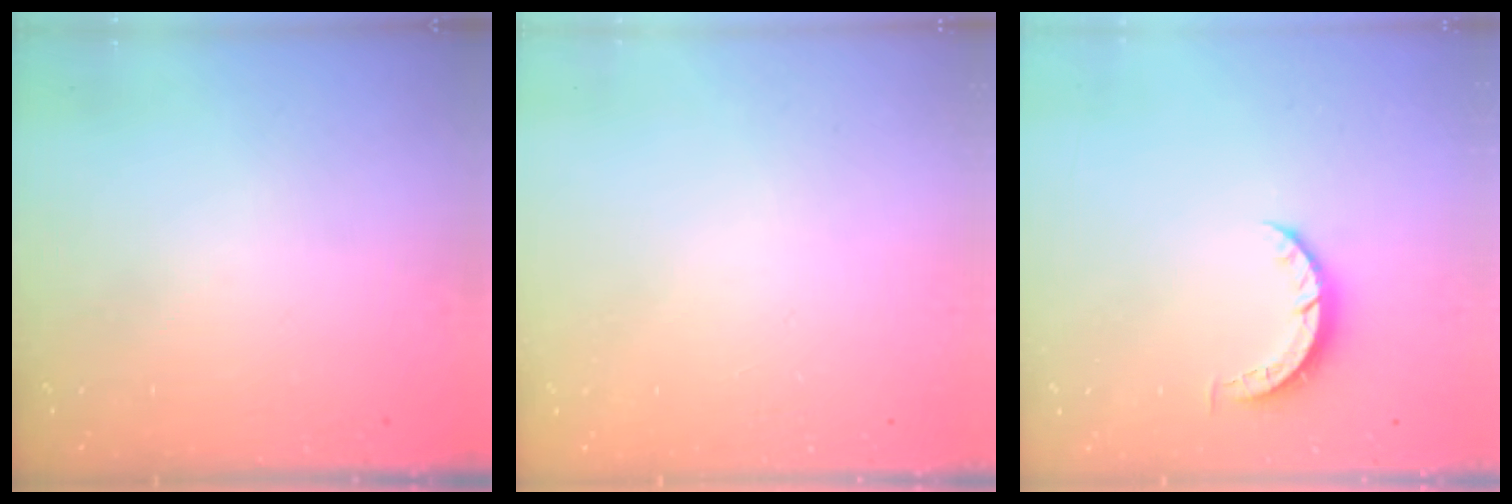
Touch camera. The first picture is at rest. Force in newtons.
{"total": 2.5, "press": 2.5, "slide": 0.2}
{"total": 3.3, "press": 3.3, "slide": 0.4}